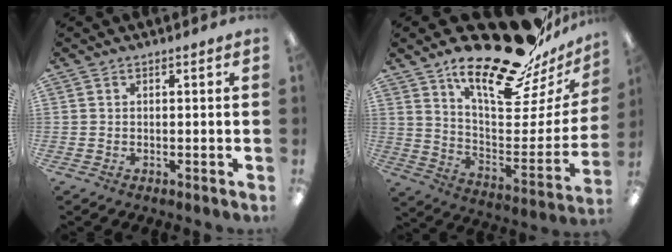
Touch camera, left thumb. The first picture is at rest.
{"total": 23.7, "force": [19.0, 6.7, 12.4], "torque": [-0.173, -0.144, 0.317]}